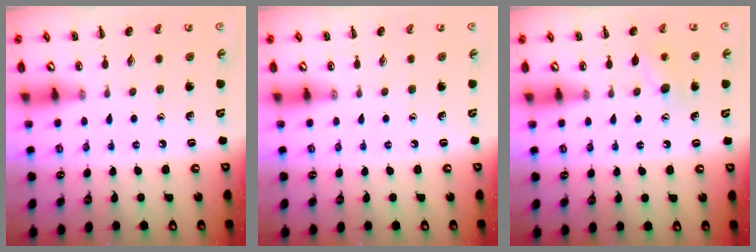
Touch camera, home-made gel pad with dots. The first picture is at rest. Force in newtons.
{"total": 0.0}
{"total": 7.6, "press": 7.4, "slide": 1.5}